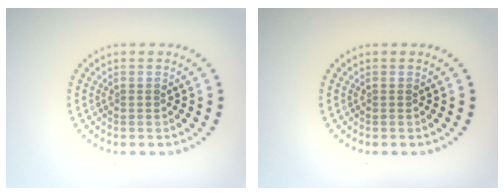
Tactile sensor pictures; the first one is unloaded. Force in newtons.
{"total": 0.0}